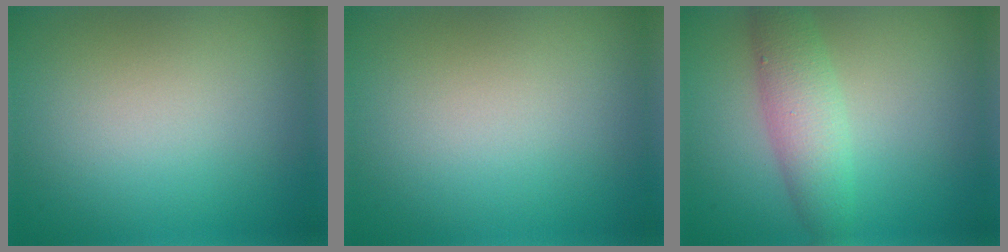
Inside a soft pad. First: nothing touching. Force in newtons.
{"total": 0.0}
{"total": 3.9, "press": 3.9, "slide": 0.0}